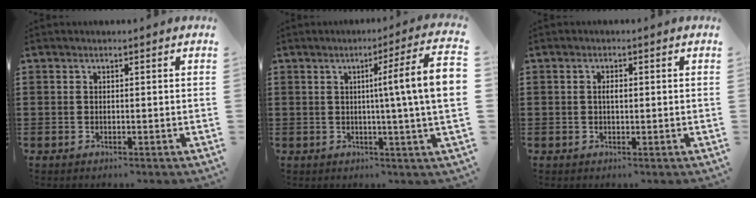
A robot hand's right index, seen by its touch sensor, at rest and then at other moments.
{"total": 9.0, "force": [0.8, -0.9, 8.9], "torque": [-0.147, -0.014, 0.004]}
{"total": 1.6, "force": [0.1, 0.6, 1.5], "torque": [-0.030, 0.003, 0.000]}